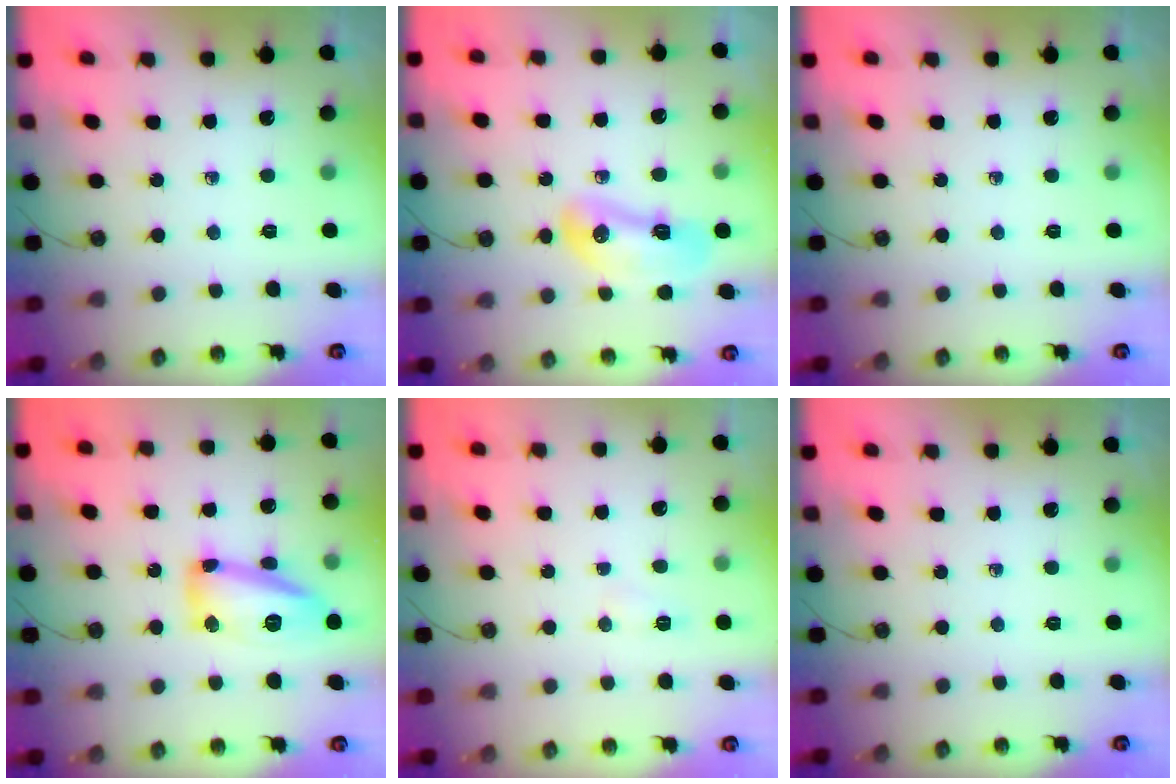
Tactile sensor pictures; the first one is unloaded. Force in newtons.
{"total": 10.5, "press": 10.4, "slide": 1.8}
{"total": 0.0}
{"total": 14.6, "press": 14.5, "slide": 0.7}
{"total": 4.4, "press": 4.4, "slide": 0.5}
{"total": 0.0}